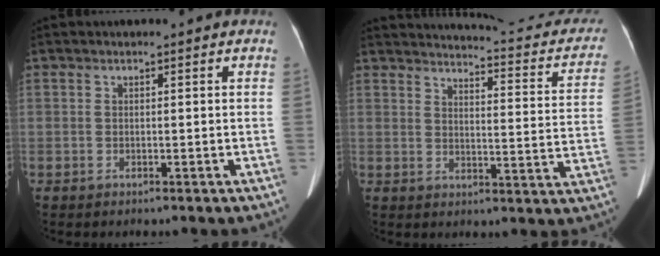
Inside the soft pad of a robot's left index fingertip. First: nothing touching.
{"total": 19.5, "force": [17.4, 4.3, 7.5], "torque": [-0.075, -0.033, 0.183]}